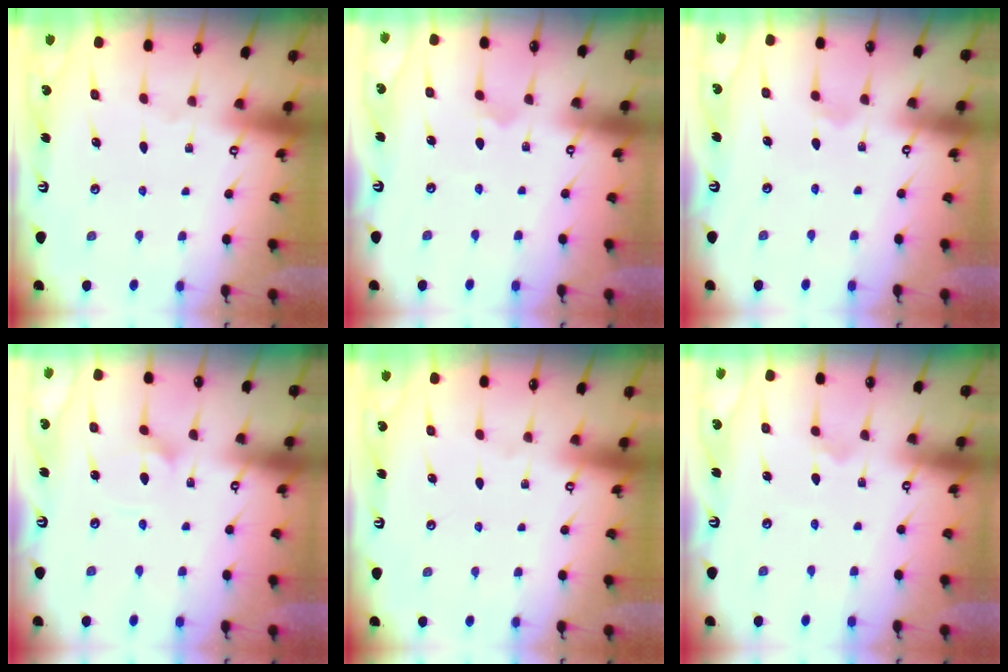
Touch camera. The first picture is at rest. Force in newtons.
{"total": 4.6, "press": 4.6, "slide": 0.4}
{"total": 1.9, "press": 1.8, "slide": 0.6}
{"total": 2.0, "press": 2.0, "slide": 0.1}
{"total": 0.0}
{"total": 1.7, "press": 1.7, "slide": 0.1}